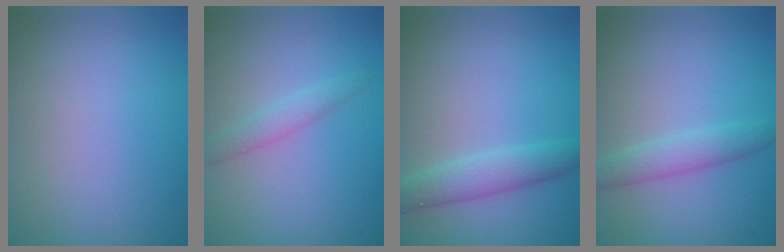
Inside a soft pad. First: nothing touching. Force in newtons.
{"total": 1.6, "press": 1.6, "slide": 0.0}
{"total": 2.9, "press": 2.9, "slide": 0.1}
{"total": 2.3, "press": 2.3, "slide": 0.1}